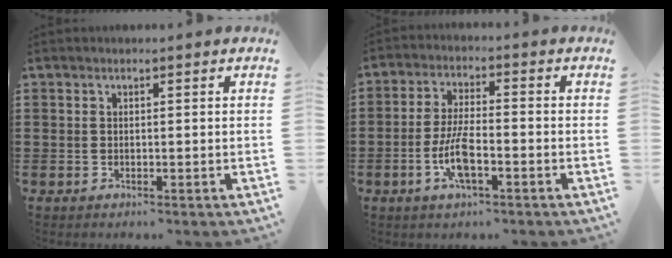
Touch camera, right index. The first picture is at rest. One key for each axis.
{"total": 6.9, "fx": -2.5, "fy": 2.0, "fz": 6.1, "tx": -0.135, "ty": -0.007, "tz": -0.052}